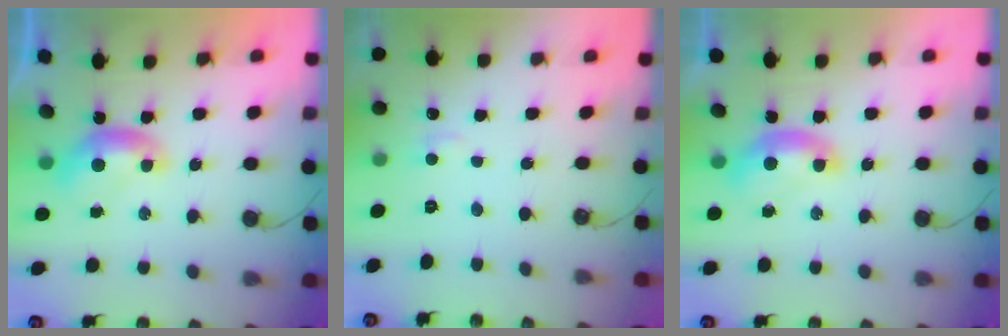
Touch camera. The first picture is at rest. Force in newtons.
{"total": 1.5, "press": 1.2, "slide": 0.8}
{"total": 2.0, "press": 2.0, "slide": 0.4}